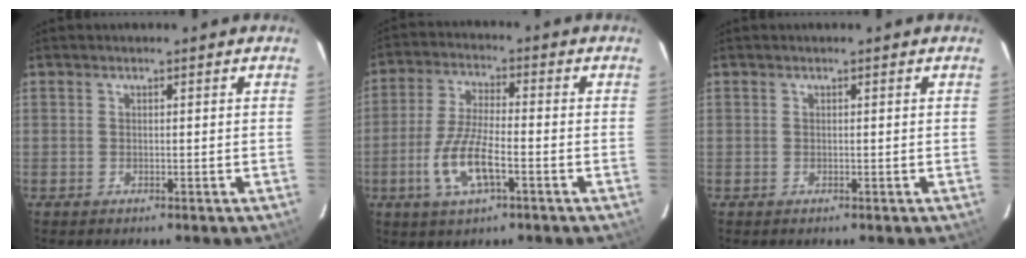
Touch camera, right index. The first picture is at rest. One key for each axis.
{"total": 9.9, "fx": -3.6, "fy": 2.8, "fz": 8.7, "tx": -0.184, "ty": -0.004, "tz": -0.071}
{"total": 0.0}